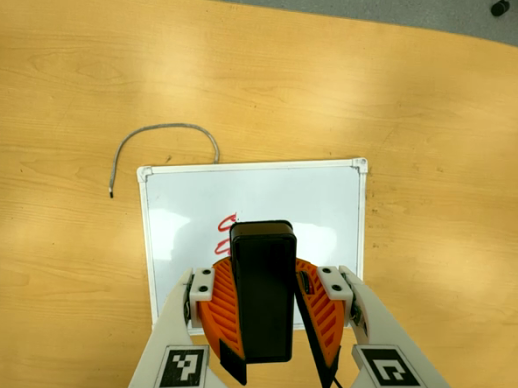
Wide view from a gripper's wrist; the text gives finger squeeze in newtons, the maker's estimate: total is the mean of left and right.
{"total": 8.8, "left": 9.1, "right": 8.6}